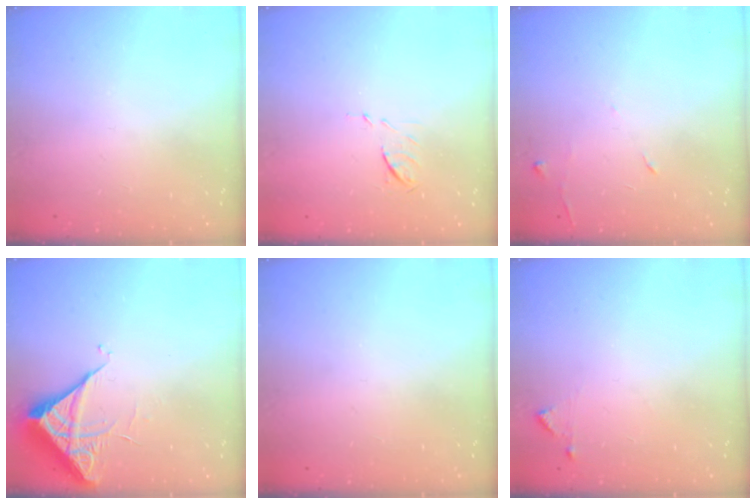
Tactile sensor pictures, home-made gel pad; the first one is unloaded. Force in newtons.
{"total": 5.8, "press": 5.8, "slide": 0.8}
{"total": 5.8, "press": 5.7, "slide": 0.6}
{"total": 5.8, "press": 5.8, "slide": 0.2}
{"total": 0.0}
{"total": 4.4, "press": 4.3, "slide": 0.4}